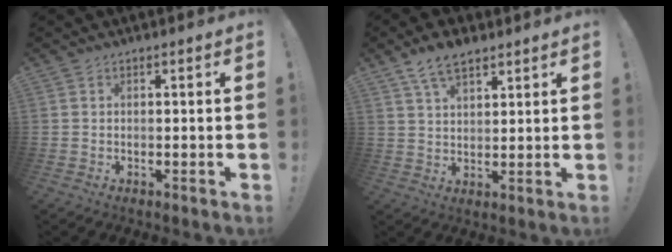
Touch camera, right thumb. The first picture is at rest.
{"total": 8.1, "force": [5.5, 3.8, 4.6], "torque": [-0.074, -0.020, 0.102]}